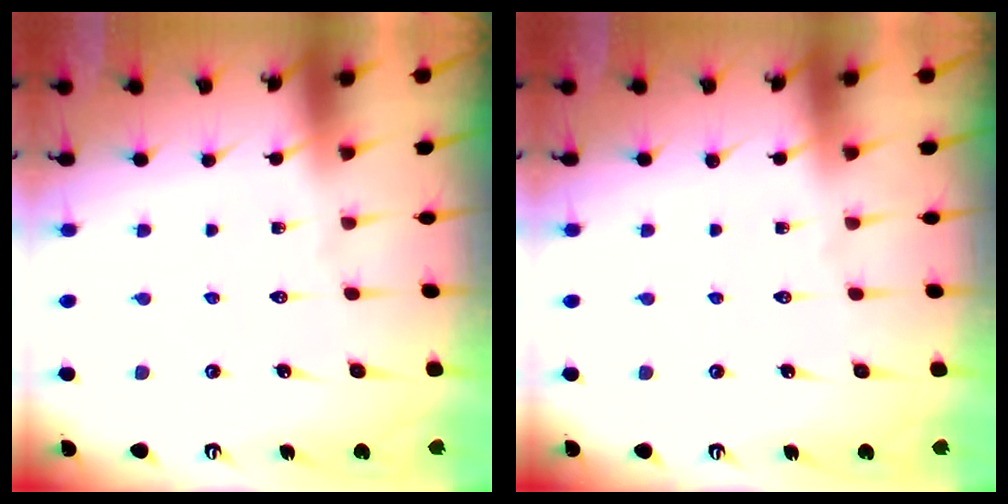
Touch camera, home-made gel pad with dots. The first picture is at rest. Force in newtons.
{"total": 0.0}